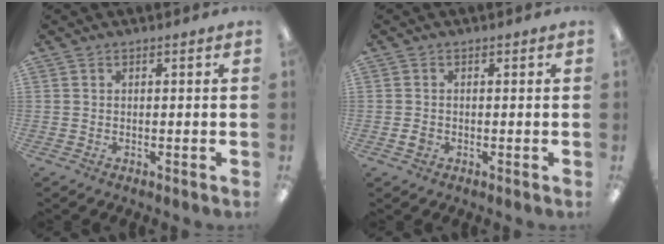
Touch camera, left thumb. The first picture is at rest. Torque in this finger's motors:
{"motor_torque": [-0.19, 0.13, 0.11, -0.17, 0.04]}